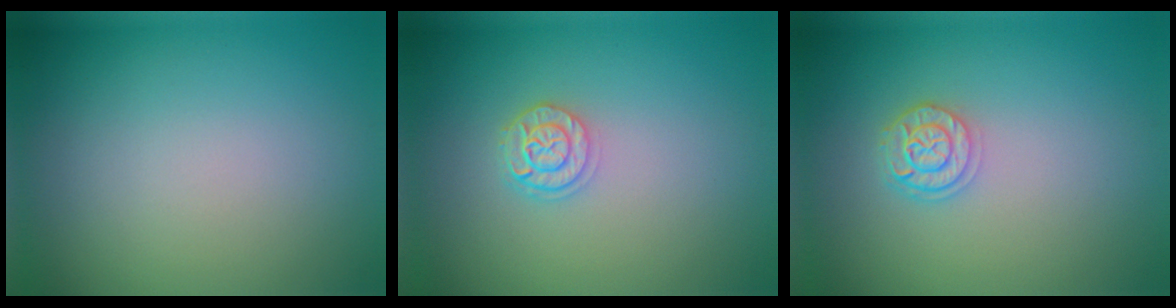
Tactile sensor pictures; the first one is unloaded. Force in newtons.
{"total": 2.4, "press": 2.0, "slide": 1.3}
{"total": 2.5, "press": 2.0, "slide": 1.4}